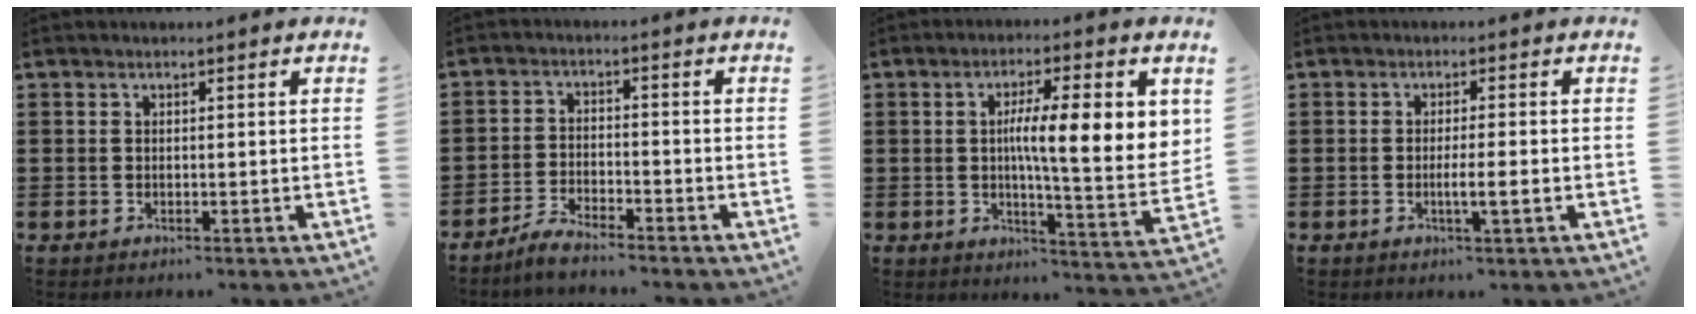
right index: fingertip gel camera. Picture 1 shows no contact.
{"total": 3.5, "force": [-3.4, 0.2, 0.7], "torque": [-0.022, 0.006, -0.072]}
{"total": 10.8, "force": [2.4, 2.0, 10.3], "torque": [-0.178, -0.001, 0.033]}
{"total": 3.2, "force": [-0.9, 0.0, 3.0], "torque": [-0.051, -0.006, -0.019]}